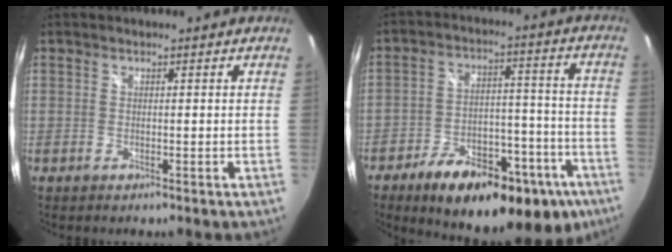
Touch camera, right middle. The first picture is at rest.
{"total": 25.5, "force": [-16.1, 11.6, 15.9], "torque": [-0.239, 0.006, -0.211]}